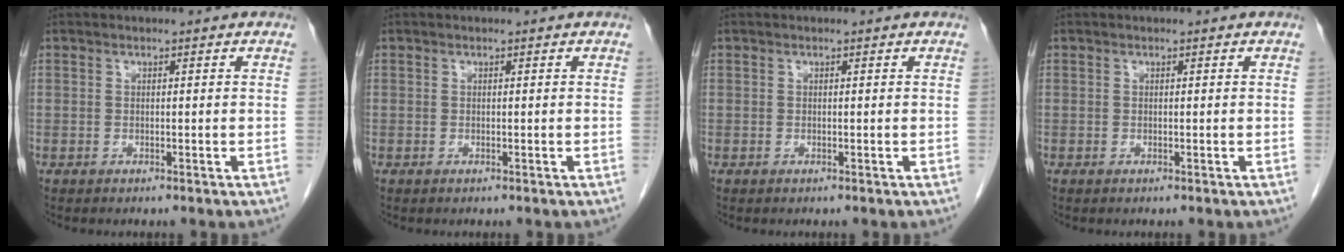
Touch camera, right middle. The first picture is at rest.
{"total": 0.0}
{"total": 0.0}
{"total": 0.0}